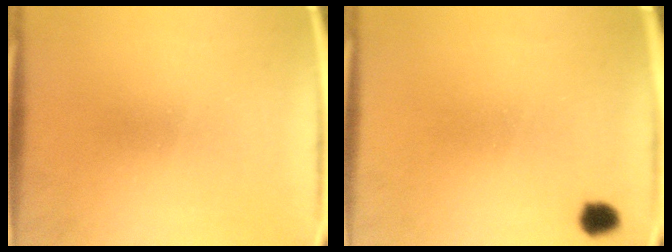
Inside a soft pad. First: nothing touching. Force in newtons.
{"total": 3.9}